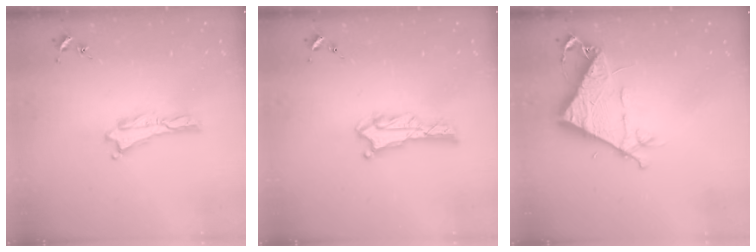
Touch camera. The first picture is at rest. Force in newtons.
{"total": 1.4, "press": 1.4, "slide": 0.1}
{"total": 8.8, "press": 8.7, "slide": 0.9}